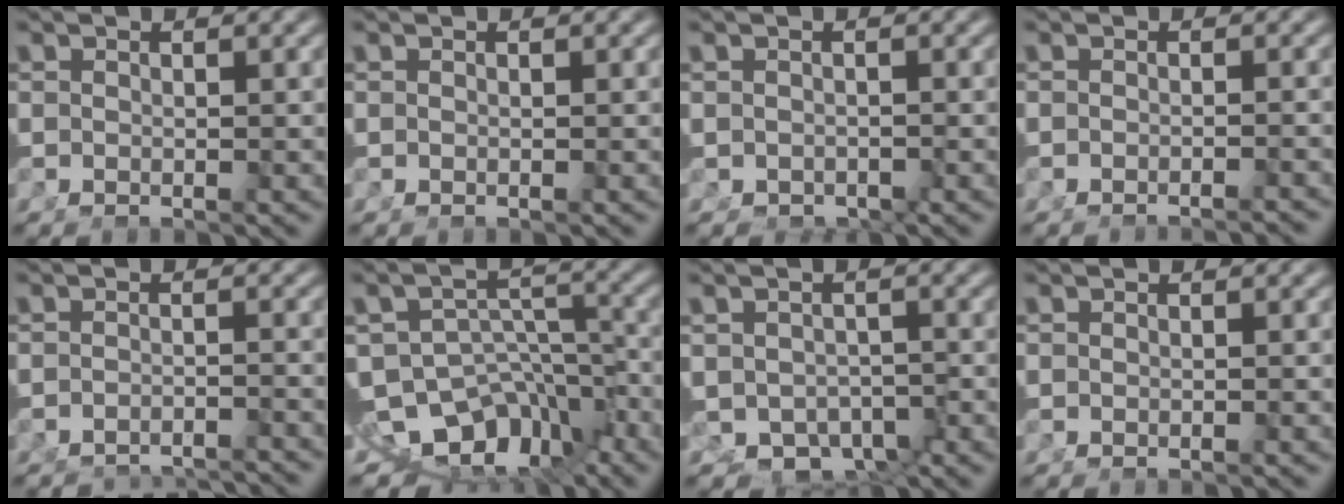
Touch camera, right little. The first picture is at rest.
{"total": 0.0}
{"total": 0.8, "force": [-0.7, 0.3, -0.1], "torque": [0.000, -0.012, -0.002]}
{"total": 1.9, "force": [-1.8, -0.3, 0.3], "torque": [-0.001, -0.001, -0.030]}
{"total": 6.1, "force": [-6.0, 0.8, 0.8], "torque": [-0.001, -0.018, -0.088]}
{"total": 15.9, "force": [-7.0, 12.5, 6.8], "torque": [-0.155, -0.071, -0.103]}
{"total": 6.3, "force": [-2.3, 5.2, 2.6], "torque": [-0.043, -0.037, -0.027]}
{"total": 0.6, "force": [-0.5, -0.3, 0.1], "torque": [0.000, 0.003, -0.009]}